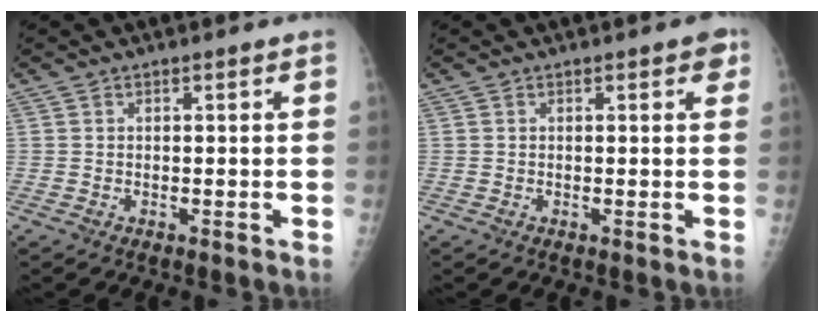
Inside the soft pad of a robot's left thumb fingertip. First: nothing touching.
{"total": 2.3, "force": [1.1, 0.9, 1.8], "torque": [-0.013, 0.000, 0.010]}